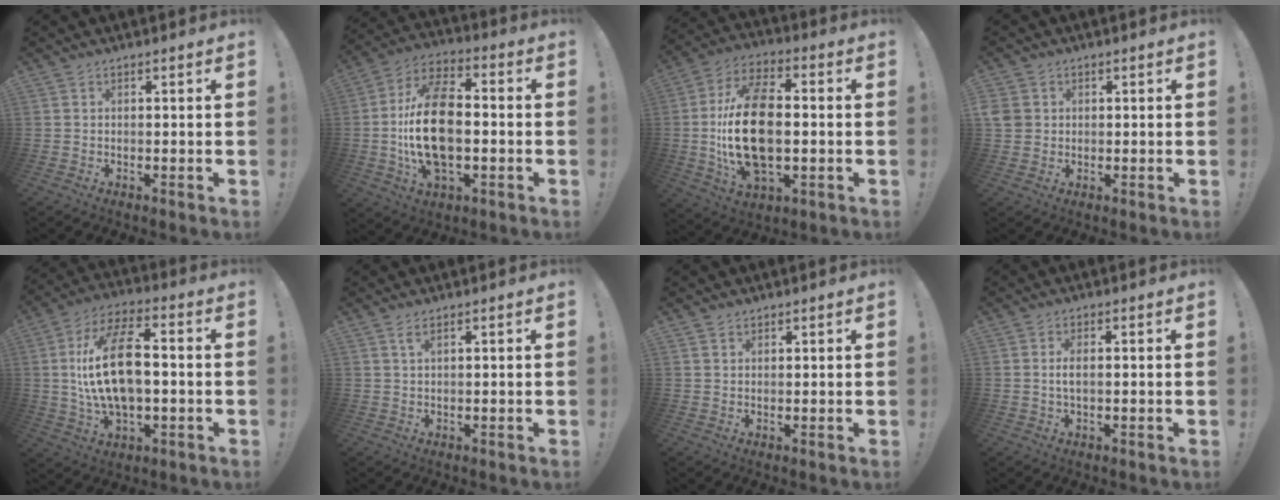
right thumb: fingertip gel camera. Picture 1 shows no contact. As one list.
[{"total": 19.7, "force": [-1.6, 11.3, 16.0], "torque": [-0.304, 0.006, -0.027]}, {"total": 21.1, "force": [-1.0, 12.2, 17.2], "torque": [-0.317, 0.000, -0.015]}, {"total": 3.8, "force": [0.8, 3.5, 1.2], "torque": [-0.035, 0.002, 0.019]}, {"total": 18.5, "force": [0.7, 9.4, 15.9], "torque": [-0.296, 0.012, 0.011]}, {"total": 2.0, "force": [1.0, 0.3, 1.7], "torque": [-0.034, 0.001, 0.018]}, {"total": 1.4, "force": [1.1, 0.8, 0.3], "torque": [-0.004, -0.003, 0.021]}, {"total": 2.6, "force": [0.1, 0.9, 2.5], "torque": [-0.046, 0.002, 0.001]}]